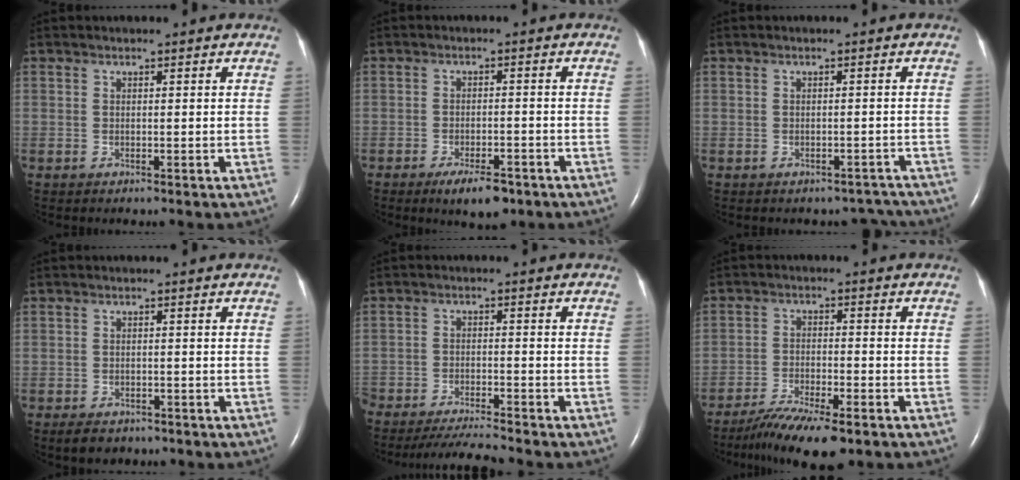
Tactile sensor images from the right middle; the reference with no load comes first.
{"total": 5.4, "force": [-3.6, 1.7, 3.7], "torque": [-0.065, -0.006, -0.052]}
{"total": 4.0, "force": [-3.6, 1.8, -0.2], "torque": [0.011, 0.013, -0.034]}
{"total": 3.8, "force": [-2.9, 2.0, 1.5], "torque": [-0.027, -0.002, -0.036]}
{"total": 7.5, "force": [-7.1, -0.6, 2.3], "torque": [-0.034, -0.018, -0.124]}
{"total": 10.0, "force": [-7.6, 1.4, 6.3], "torque": [-0.111, -0.025, -0.125]}